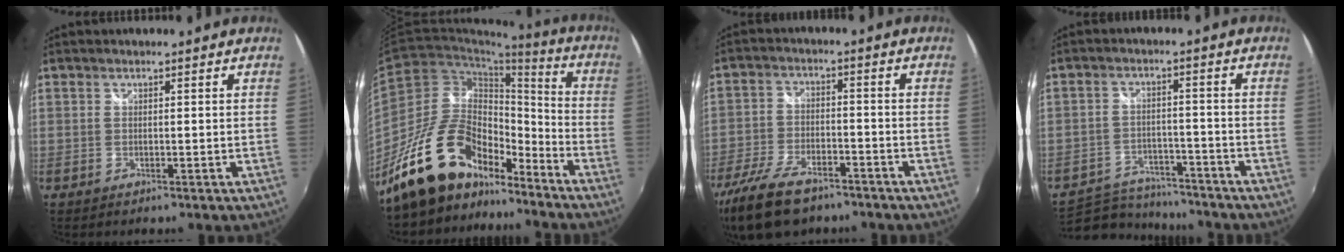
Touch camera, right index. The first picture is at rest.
{"total": 20.0, "force": [-14.6, 9.9, 9.6], "torque": [-0.179, 0.029, -0.235]}
{"total": 15.5, "force": [-11.3, 6.6, 8.3], "torque": [-0.194, -0.026, -0.200]}
{"total": 13.3, "force": [-11.4, 5.5, 3.9], "torque": [-0.109, 0.006, -0.165]}